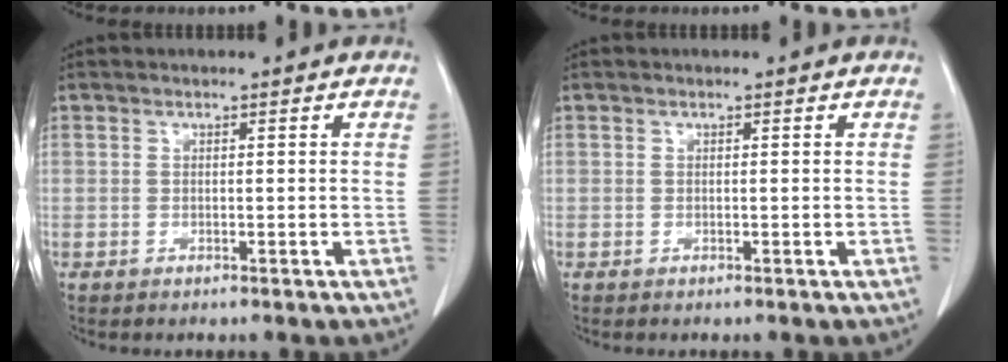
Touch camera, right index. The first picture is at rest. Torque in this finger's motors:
{"motor_torque": [-0.06, 0.04, 0.01, 0.00]}